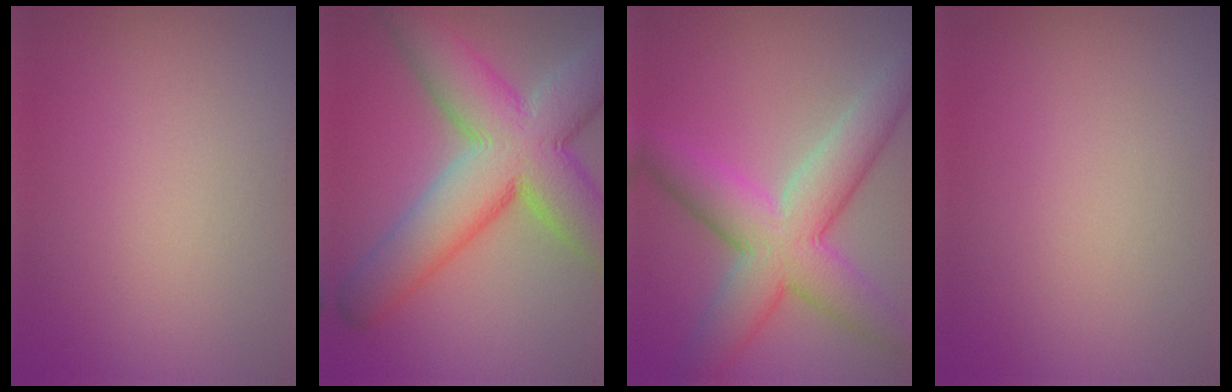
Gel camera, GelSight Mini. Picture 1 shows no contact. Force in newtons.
{"total": 12.1, "press": 12.1, "slide": 0.7}
{"total": 8.7, "press": 8.7, "slide": 0.4}
{"total": 0.0}